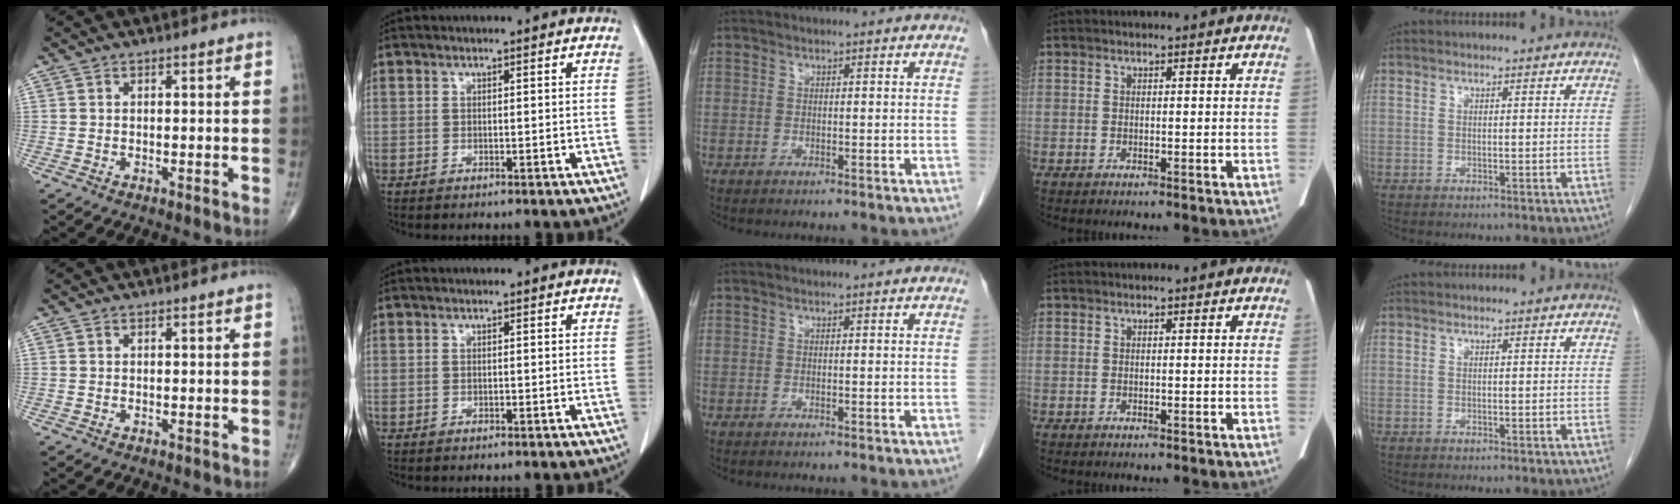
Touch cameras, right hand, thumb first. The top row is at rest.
{}